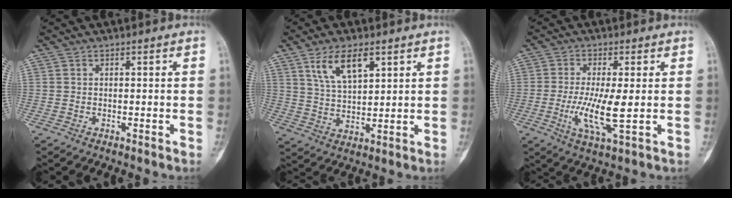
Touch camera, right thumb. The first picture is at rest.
{"total": 8.7, "force": [4.7, 3.7, 6.3], "torque": [-0.107, -0.022, 0.094]}
{"total": 8.7, "force": [-1.0, 1.9, 8.4], "torque": [-0.173, -0.017, -0.016]}